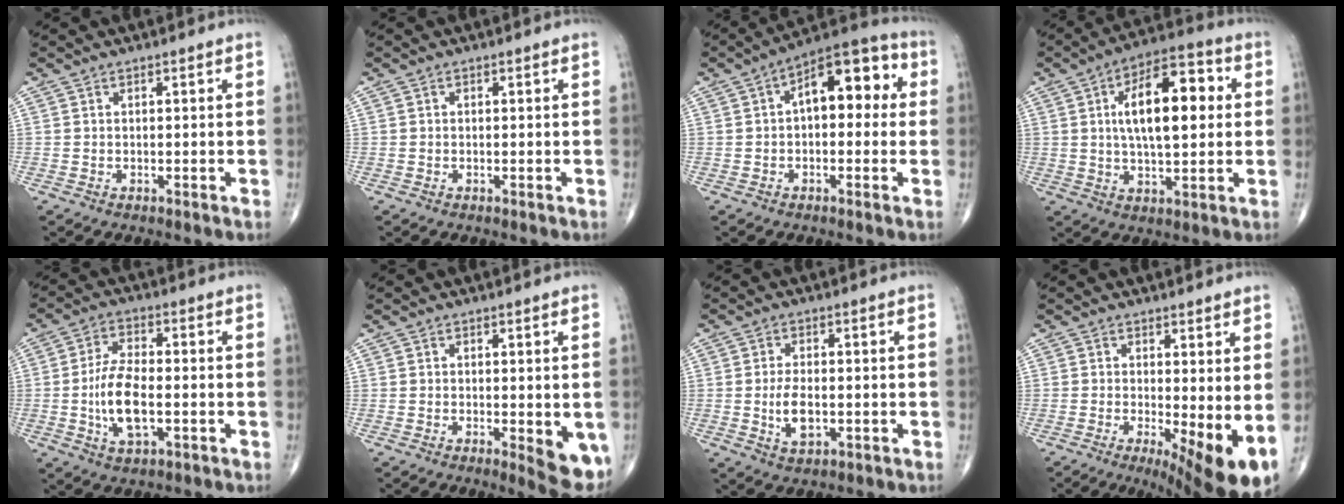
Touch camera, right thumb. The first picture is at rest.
{"total": 0.0}
{"total": 12.8, "force": [1.9, 6.9, 10.6], "torque": [-0.116, 0.041, 0.015]}
{"total": 16.1, "force": [2.7, 7.2, 14.1], "torque": [-0.203, 0.015, 0.037]}
{"total": 9.7, "force": [-1.7, 4.5, 8.5], "torque": [-0.165, 0.011, -0.032]}
{"total": 6.7, "force": [-1.6, 2.2, 6.1], "torque": [-0.067, -0.015, -0.018]}
{"total": 5.4, "force": [-0.8, 2.8, 4.5], "torque": [-0.080, -0.003, -0.011]}
{"total": 10.3, "force": [-1.2, 3.1, 9.8], "torque": [-0.142, -0.020, -0.009]}